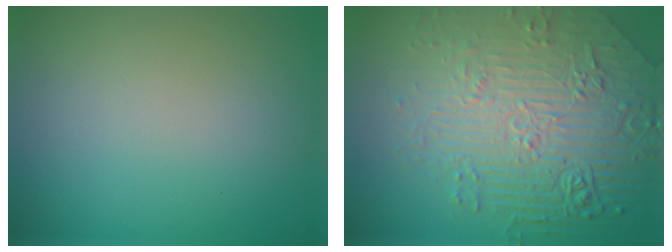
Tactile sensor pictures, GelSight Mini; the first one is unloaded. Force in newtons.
{"total": 8.9, "press": 6.1, "slide": 6.5}